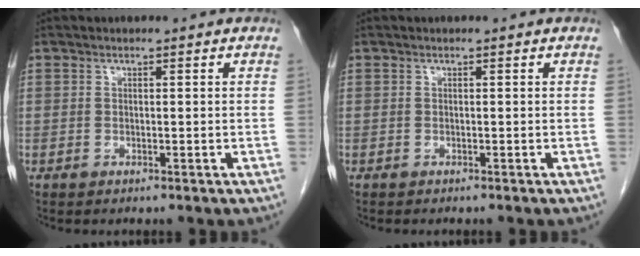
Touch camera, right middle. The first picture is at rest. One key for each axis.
{"total": 0.0}